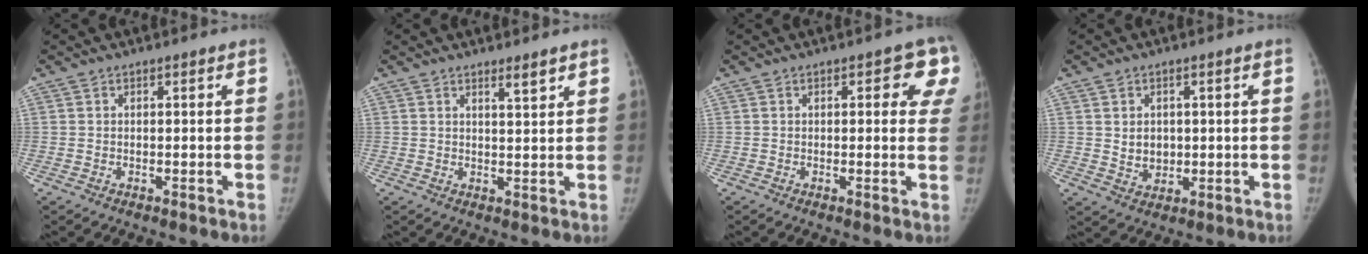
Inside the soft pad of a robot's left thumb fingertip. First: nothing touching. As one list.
[{"total": 2.7, "force": [2.0, 0.3, 1.8], "torque": [-0.024, -0.018, 0.033]}, {"total": 7.4, "force": [2.7, 3.4, 6.1], "torque": [-0.027, -0.004, 0.020]}, {"total": 4.3, "force": [0.5, 3.5, 2.5], "torque": [-0.022, -0.007, 0.019]}]